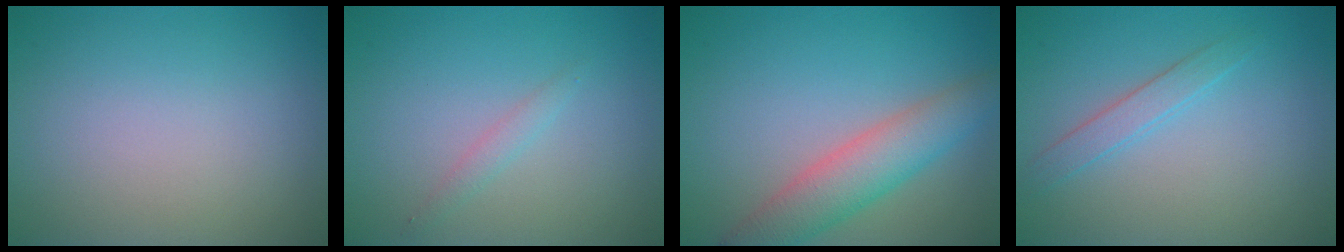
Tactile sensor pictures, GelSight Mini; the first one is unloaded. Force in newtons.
{"total": 1.0, "press": 1.0, "slide": 0.0}
{"total": 4.9, "press": 4.9, "slide": 0.3}
{"total": 1.7, "press": 1.7, "slide": 0.1}